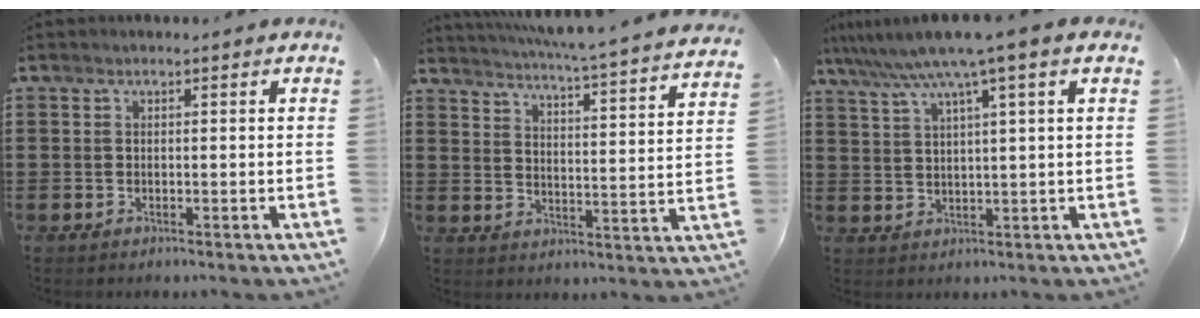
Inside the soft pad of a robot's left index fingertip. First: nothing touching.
{"total": 4.8, "force": [4.3, -1.1, 1.7], "torque": [-0.054, -0.043, 0.065]}
{"total": 6.4, "force": [4.1, -0.4, 4.9], "torque": [-0.110, -0.019, 0.065]}